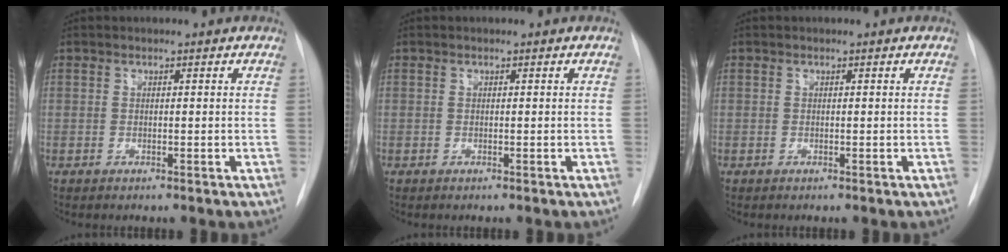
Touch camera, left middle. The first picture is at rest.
{"total": 0.0}
{"total": 0.0}